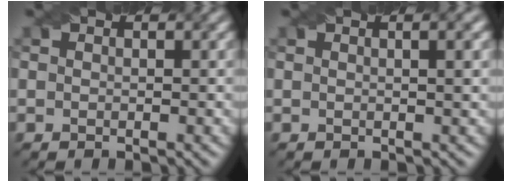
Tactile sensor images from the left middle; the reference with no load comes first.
{"total": 3.2, "force": [1.1, 1.3, 2.7], "torque": [-0.015, 0.009, -0.008]}